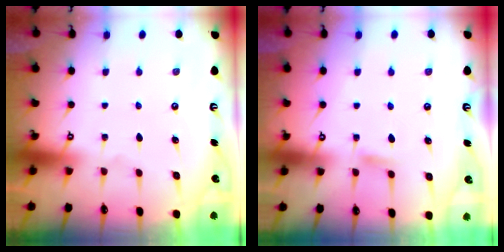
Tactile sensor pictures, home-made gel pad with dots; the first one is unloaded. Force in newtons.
{"total": 4.6, "press": 4.6, "slide": 0.6}